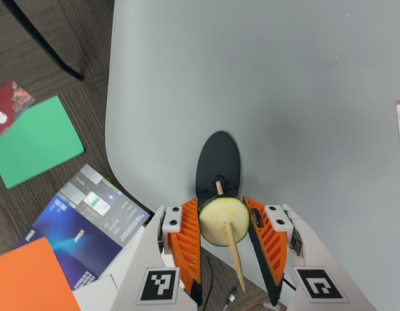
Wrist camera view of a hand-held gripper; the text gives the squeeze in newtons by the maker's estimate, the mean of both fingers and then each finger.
{"total": 10.1, "left": 10.5, "right": 9.7}